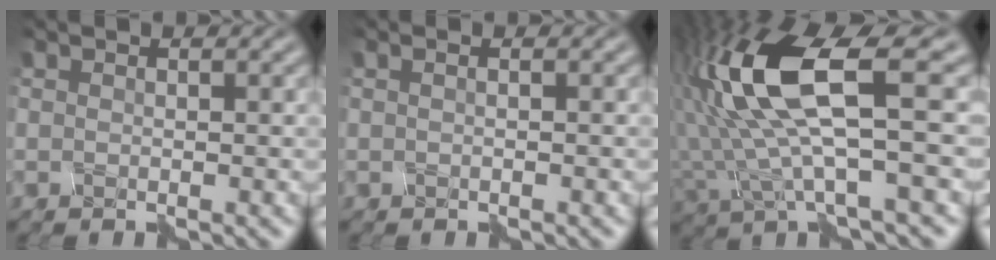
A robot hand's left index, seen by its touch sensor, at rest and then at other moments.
{"total": 1.2, "force": [0.0, 0.6, 1.0], "torque": [-0.002, 0.009, -0.015]}
{"total": 10.4, "force": [1.0, 3.4, 9.8], "torque": [-0.215, 0.006, 0.026]}